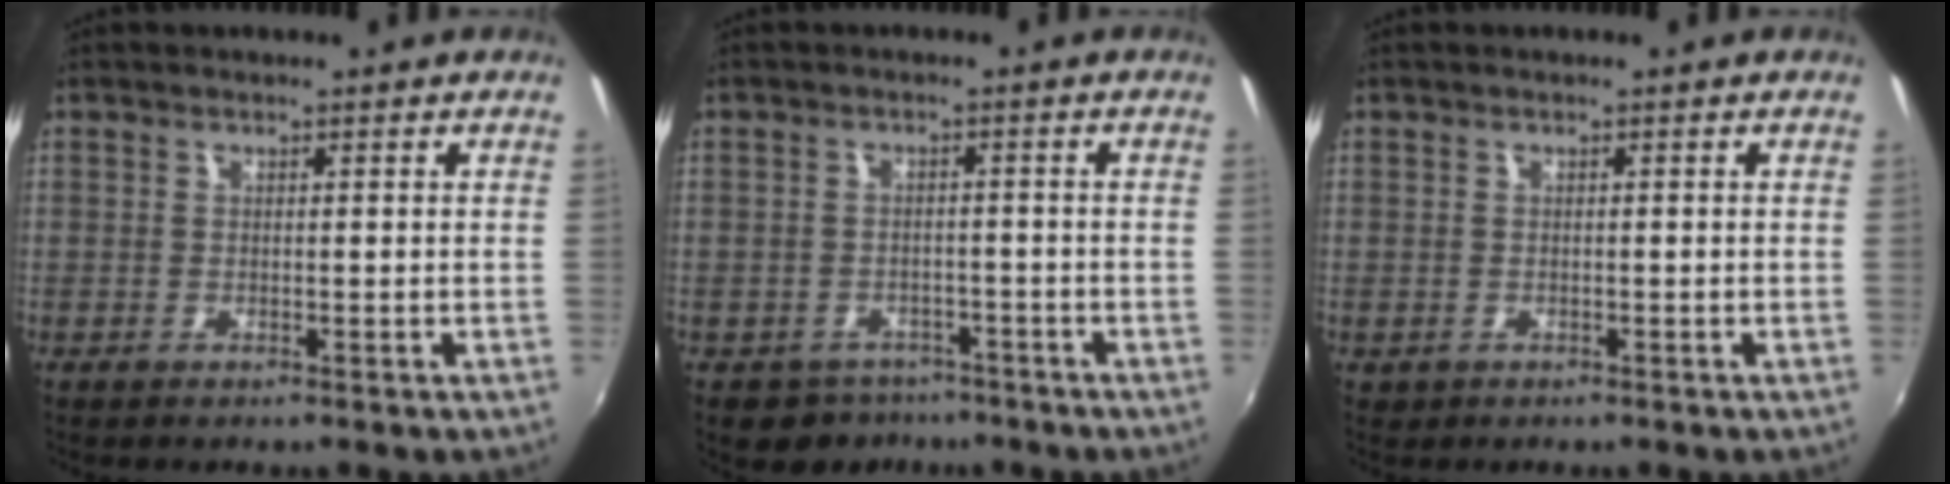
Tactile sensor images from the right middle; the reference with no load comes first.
{"total": 6.1, "force": [-4.4, 4.1, 1.2], "torque": [-0.036, 0.005, -0.058]}
{"total": 0.7, "force": [-0.2, 0.6, 0.2], "torque": [-0.003, -0.002, -0.002]}